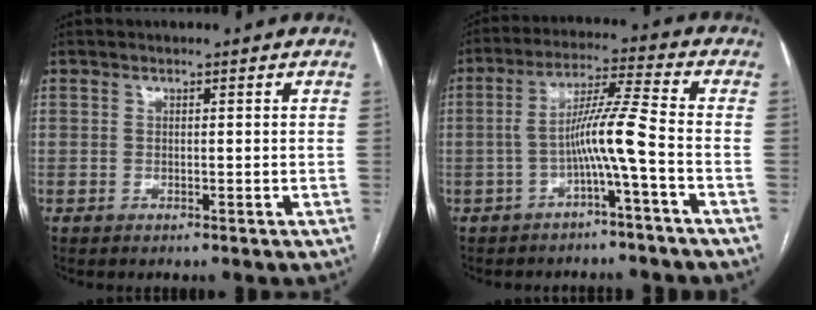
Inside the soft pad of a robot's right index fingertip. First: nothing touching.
{"total": 7.7, "force": [-2.5, -1.2, 7.1], "torque": [-0.132, 0.023, -0.045]}